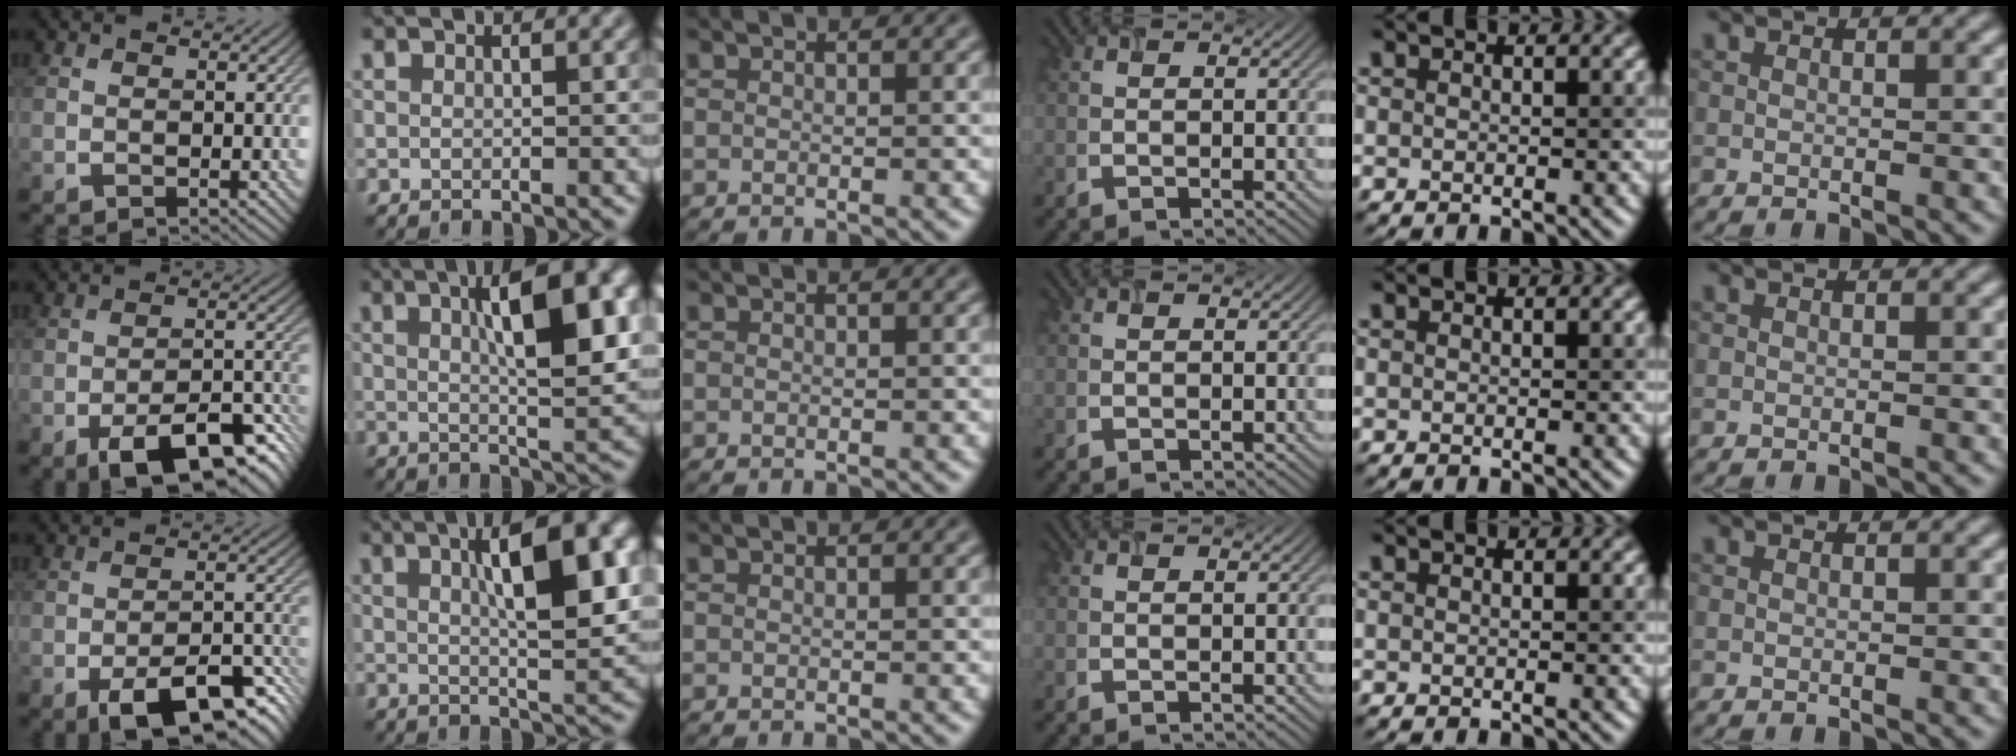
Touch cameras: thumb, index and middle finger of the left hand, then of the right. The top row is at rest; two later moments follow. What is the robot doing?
{"motion": "close", "object": "airpods case & airpods"}